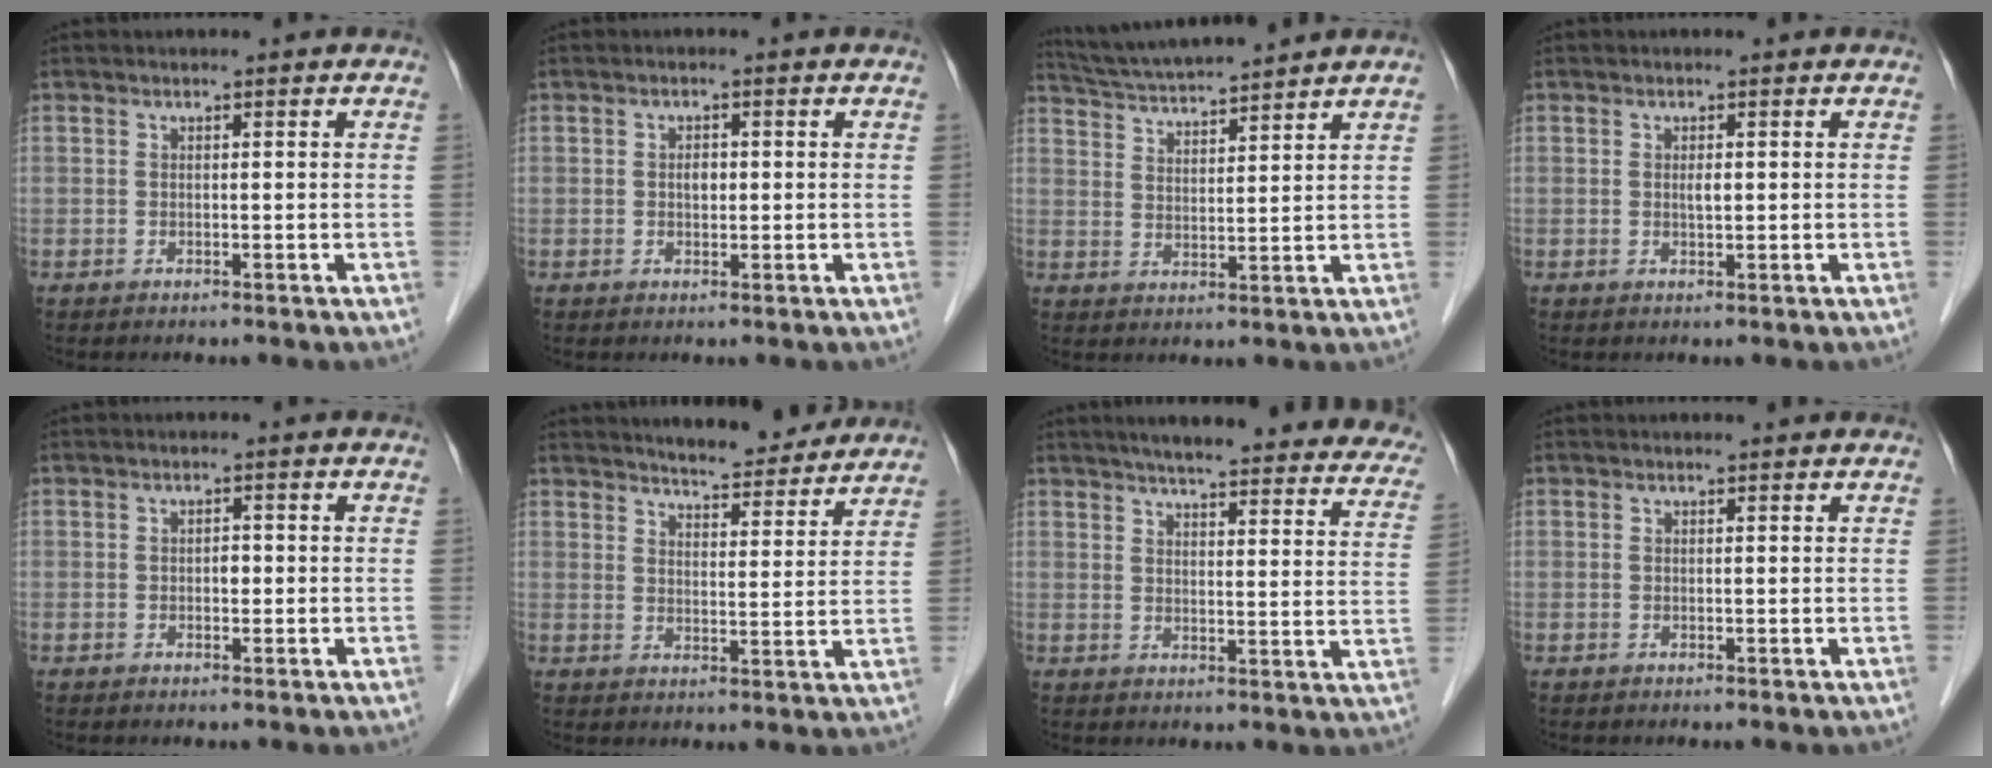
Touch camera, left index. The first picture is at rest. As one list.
[{"total": 1.5, "force": [-0.5, 0.9, 1.0], "torque": [-0.017, -0.004, -0.008]}, {"total": 10.0, "force": [9.3, -0.6, 3.7], "torque": [-0.073, 0.017, 0.159]}, {"total": 1.0, "force": [-0.3, 0.3, 0.9], "torque": [-0.016, -0.007, -0.005]}, {"total": 1.3, "force": [-0.7, 0.7, 0.7], "torque": [-0.010, -0.003, -0.012]}, {"total": 10.7, "force": [10.0, 1.7, 3.2], "torque": [-0.041, -0.011, 0.128]}, {"total": 26.7, "force": [23.6, 4.0, 12.0], "torque": [-0.154, -0.044, 0.264]}, {"total": 0.8, "force": [0.8, 0.2, 0.1], "torque": [-0.011, 0.001, 0.006]}]